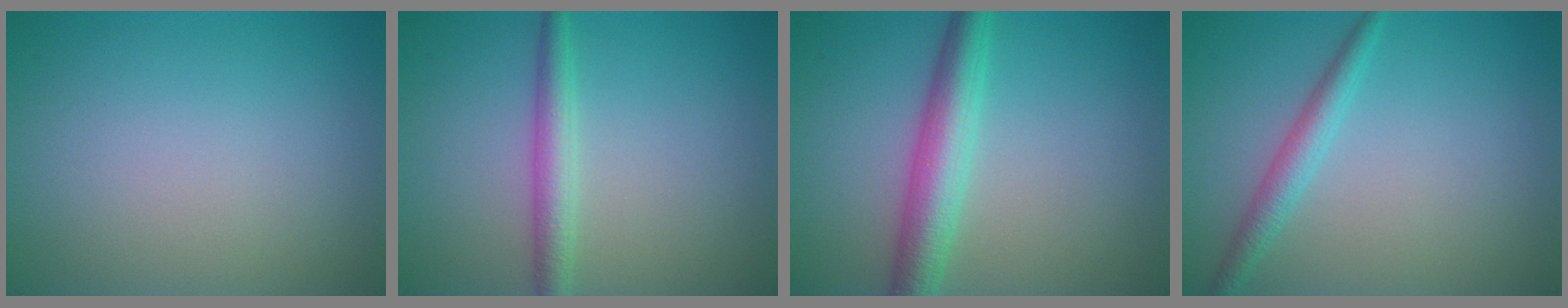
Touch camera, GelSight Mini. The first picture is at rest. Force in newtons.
{"total": 2.7, "press": 2.7, "slide": 0.0}
{"total": 4.9, "press": 4.9, "slide": 0.0}
{"total": 2.3, "press": 2.3, "slide": 0.1}